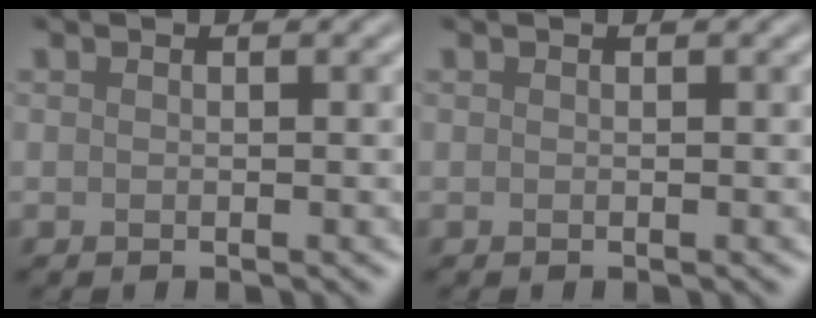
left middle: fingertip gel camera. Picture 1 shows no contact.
{"total": 0.0}